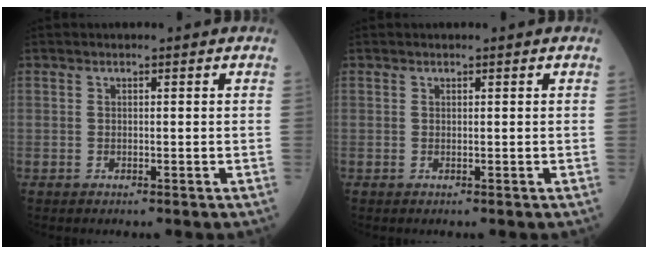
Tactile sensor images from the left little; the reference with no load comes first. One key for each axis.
{"total": 0.0}